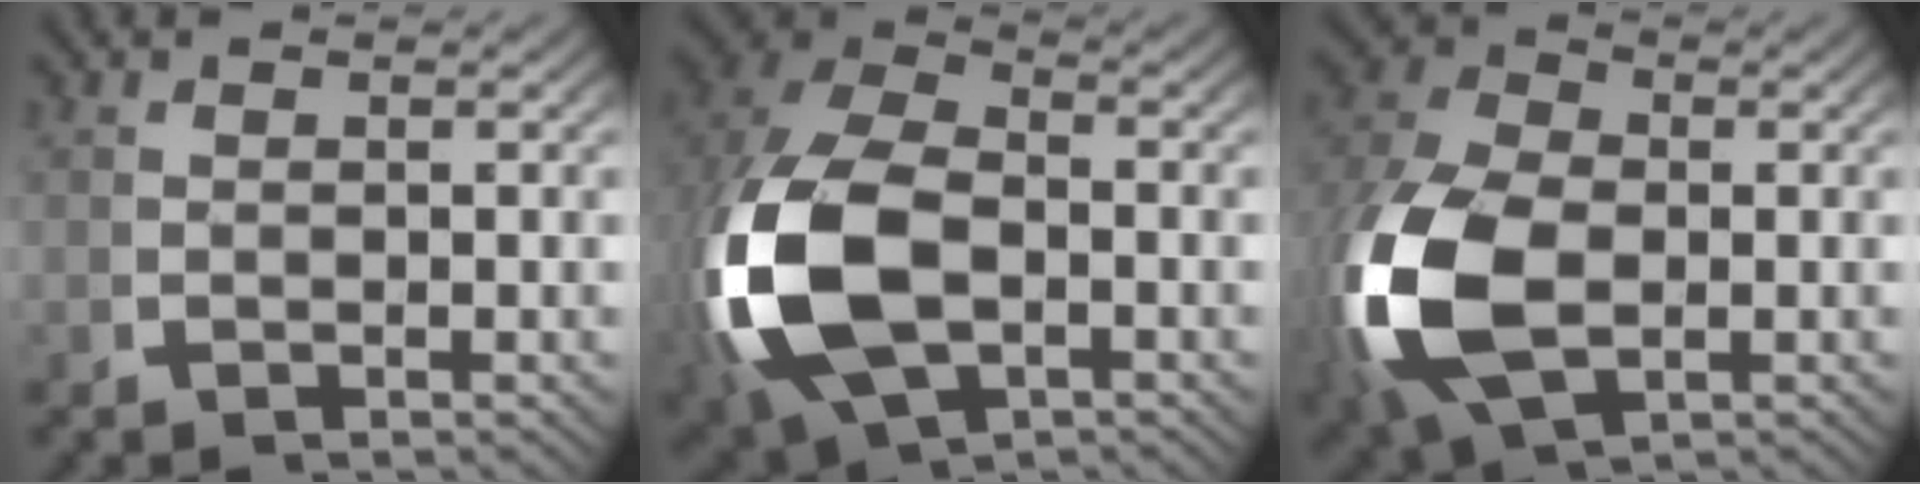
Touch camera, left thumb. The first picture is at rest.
{"total": 15.6, "force": [-2.1, 10.5, 11.3], "torque": [-0.305, -0.046, -0.011]}
{"total": 12.5, "force": [-1.4, 8.6, 9.0], "torque": [-0.250, -0.042, -0.002]}